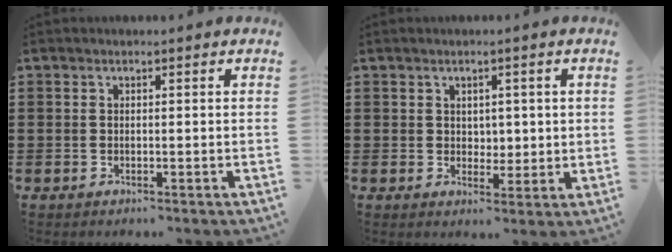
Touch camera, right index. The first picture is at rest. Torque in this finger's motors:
{"motor_torque": [-0.37, 0.15, 0.00, -0.01]}